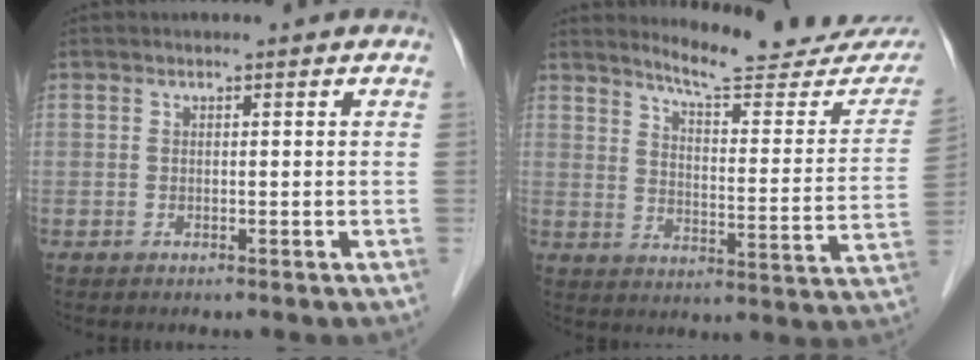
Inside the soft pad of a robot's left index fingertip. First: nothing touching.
{"total": 18.3, "force": [17.0, 2.1, 6.5], "torque": [-0.081, -0.079, 0.207]}